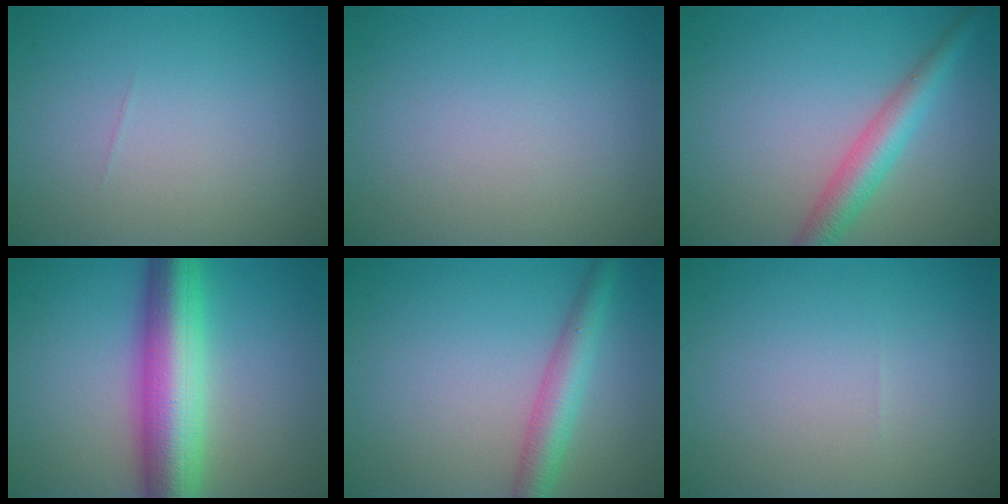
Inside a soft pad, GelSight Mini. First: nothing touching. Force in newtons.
{"total": 0.0}
{"total": 3.8, "press": 3.8, "slide": 0.0}
{"total": 9.8, "press": 9.8, "slide": 0.2}
{"total": 3.8, "press": 3.8, "slide": 0.1}
{"total": 0.0}